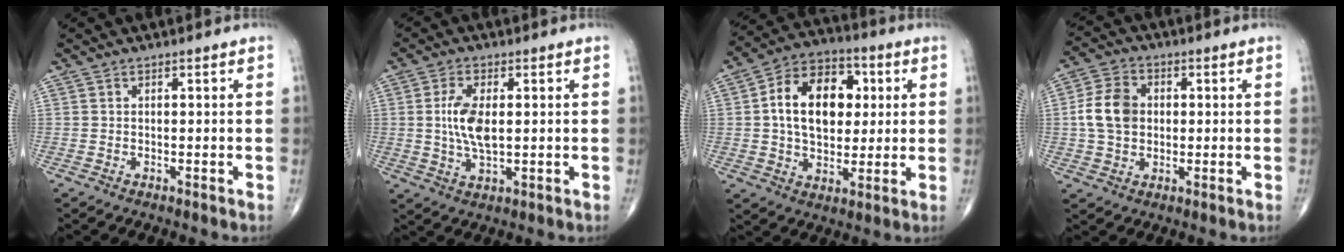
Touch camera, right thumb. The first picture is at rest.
{"total": 7.5, "force": [0.6, 3.4, 6.6], "torque": [-0.135, -0.007, 0.012]}
{"total": 16.0, "force": [2.5, 10.8, 11.5], "torque": [-0.154, 0.013, 0.036]}
{"total": 8.7, "force": [0.5, 6.7, 5.6], "torque": [-0.094, 0.012, 0.004]}